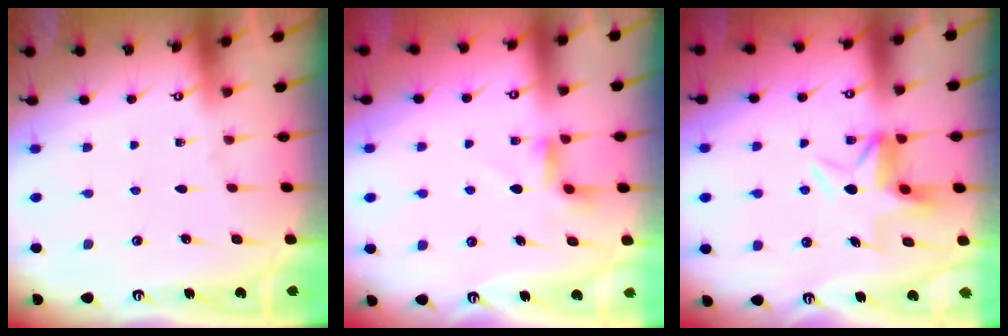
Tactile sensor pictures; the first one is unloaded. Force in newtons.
{"total": 3.2, "press": 3.2, "slide": 0.5}
{"total": 6.7, "press": 6.5, "slide": 1.8}